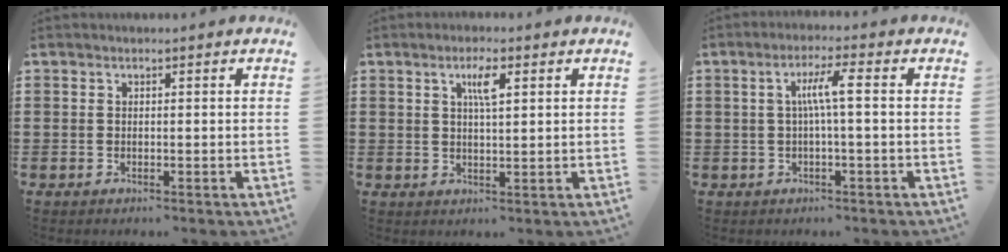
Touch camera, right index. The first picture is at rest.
{"total": 3.7, "force": [1.5, 0.9, 3.3], "torque": [-0.062, 0.006, 0.021]}
{"total": 4.8, "force": [0.1, 0.3, 4.8], "torque": [-0.092, 0.005, -0.004]}